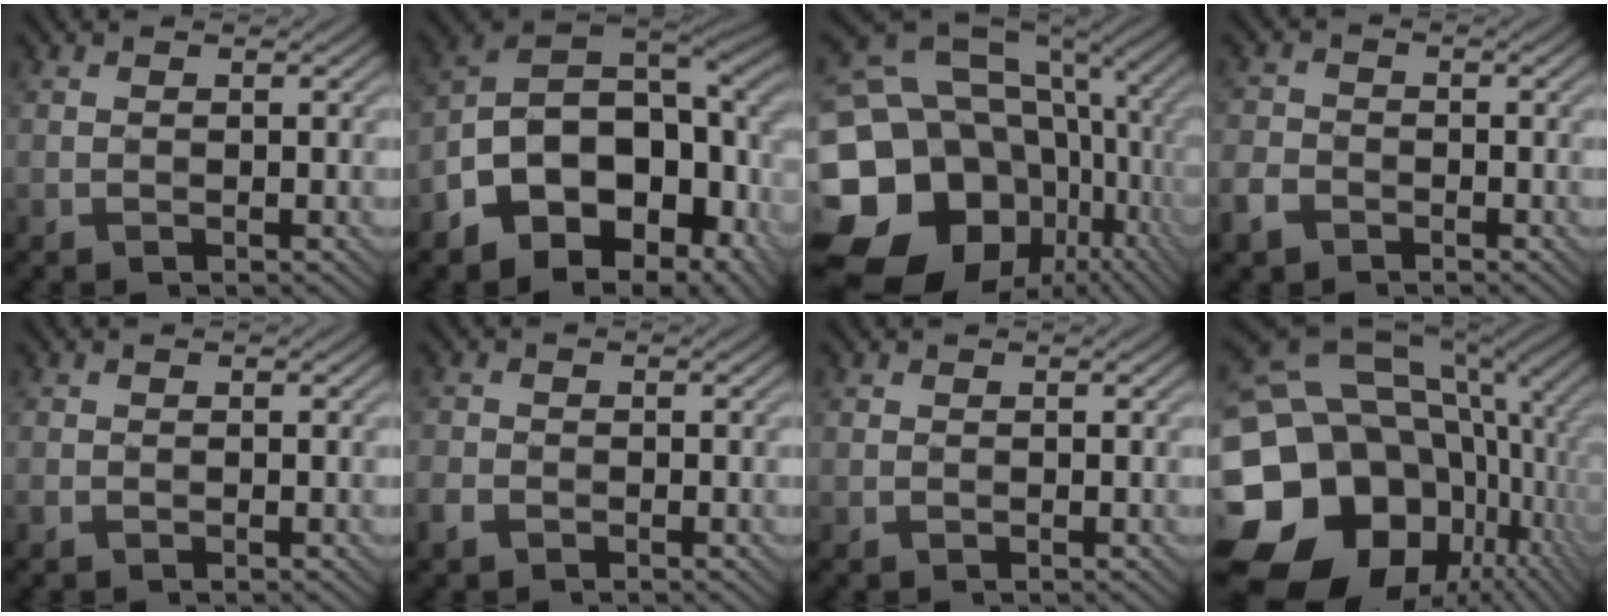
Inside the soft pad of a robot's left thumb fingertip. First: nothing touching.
{"total": 16.5, "force": [-5.8, 10.2, 11.5], "torque": [-0.209, -0.019, -0.092]}
{"total": 22.6, "force": [-6.0, 18.5, 11.6], "torque": [-0.248, -0.020, -0.091]}
{"total": 3.6, "force": [-2.2, 2.5, 1.3], "torque": [-0.041, -0.003, -0.051]}
{"total": 0.7, "force": [-0.4, 0.4, 0.4], "torque": [-0.012, 0.000, -0.008]}
{"total": 2.2, "force": [-1.3, 1.4, 1.1], "torque": [-0.030, -0.002, -0.032]}
{"total": 0.0}
{"total": 22.7, "force": [-3.9, 18.6, 12.4], "torque": [-0.267, 0.000, -0.065]}